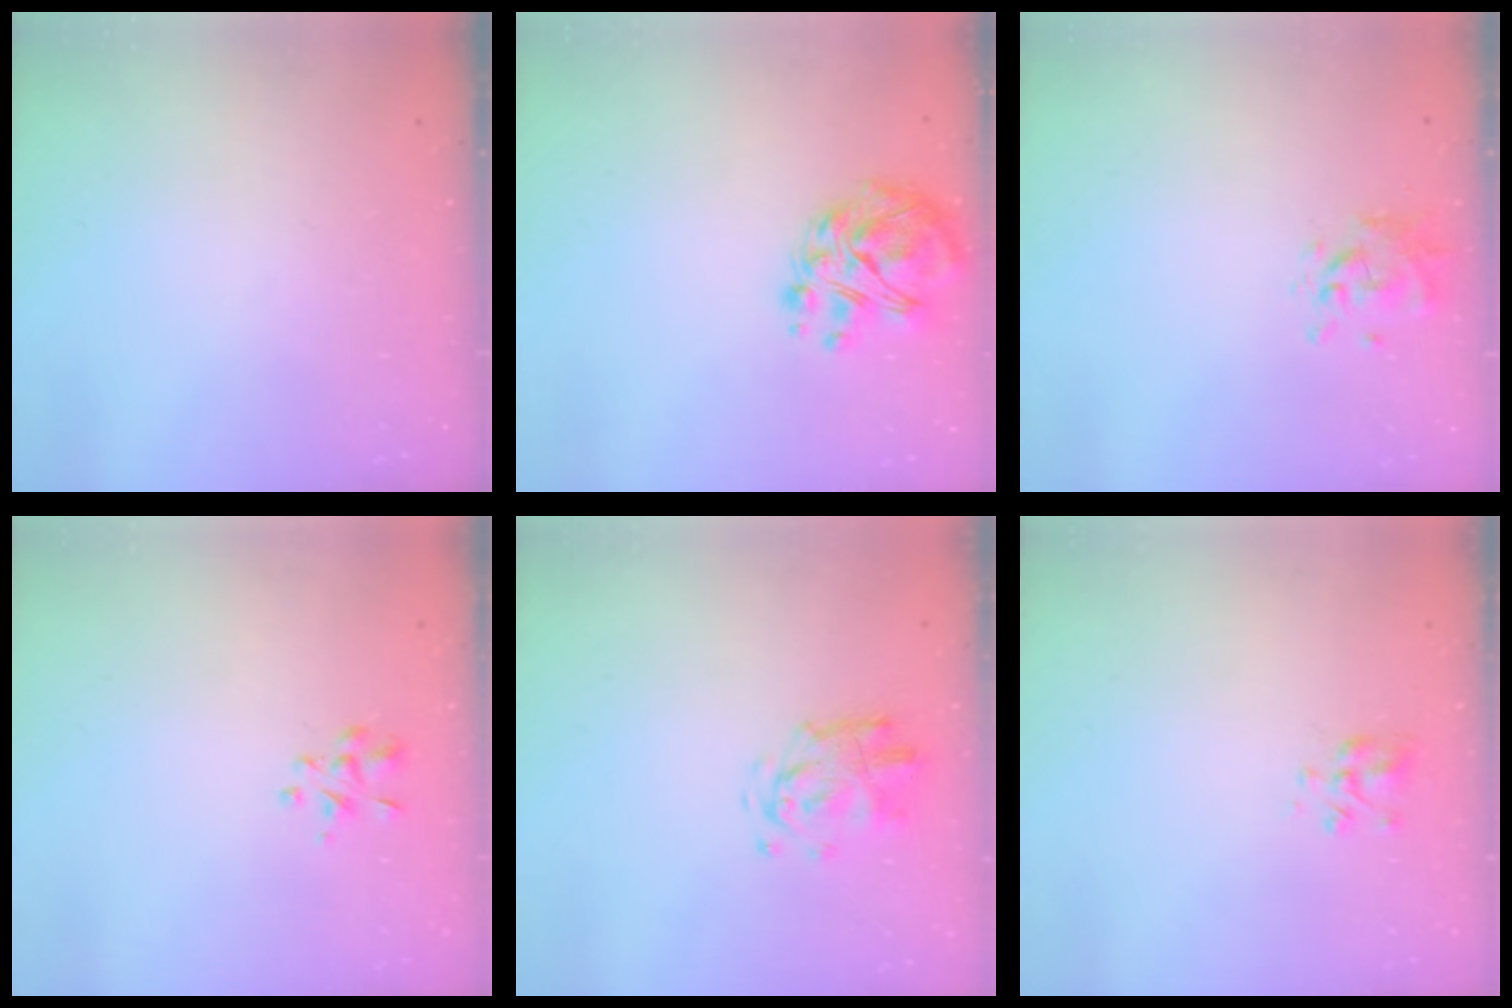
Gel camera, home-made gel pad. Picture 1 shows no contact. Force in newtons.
{"total": 10.4, "press": 10.3, "slide": 1.9}
{"total": 0.9, "press": 0.9, "slide": 0.2}
{"total": 2.8, "press": 2.6, "slide": 1.1}
{"total": 3.8, "press": 3.8, "slide": 0.5}
{"total": 4.6, "press": 4.4, "slide": 1.2}